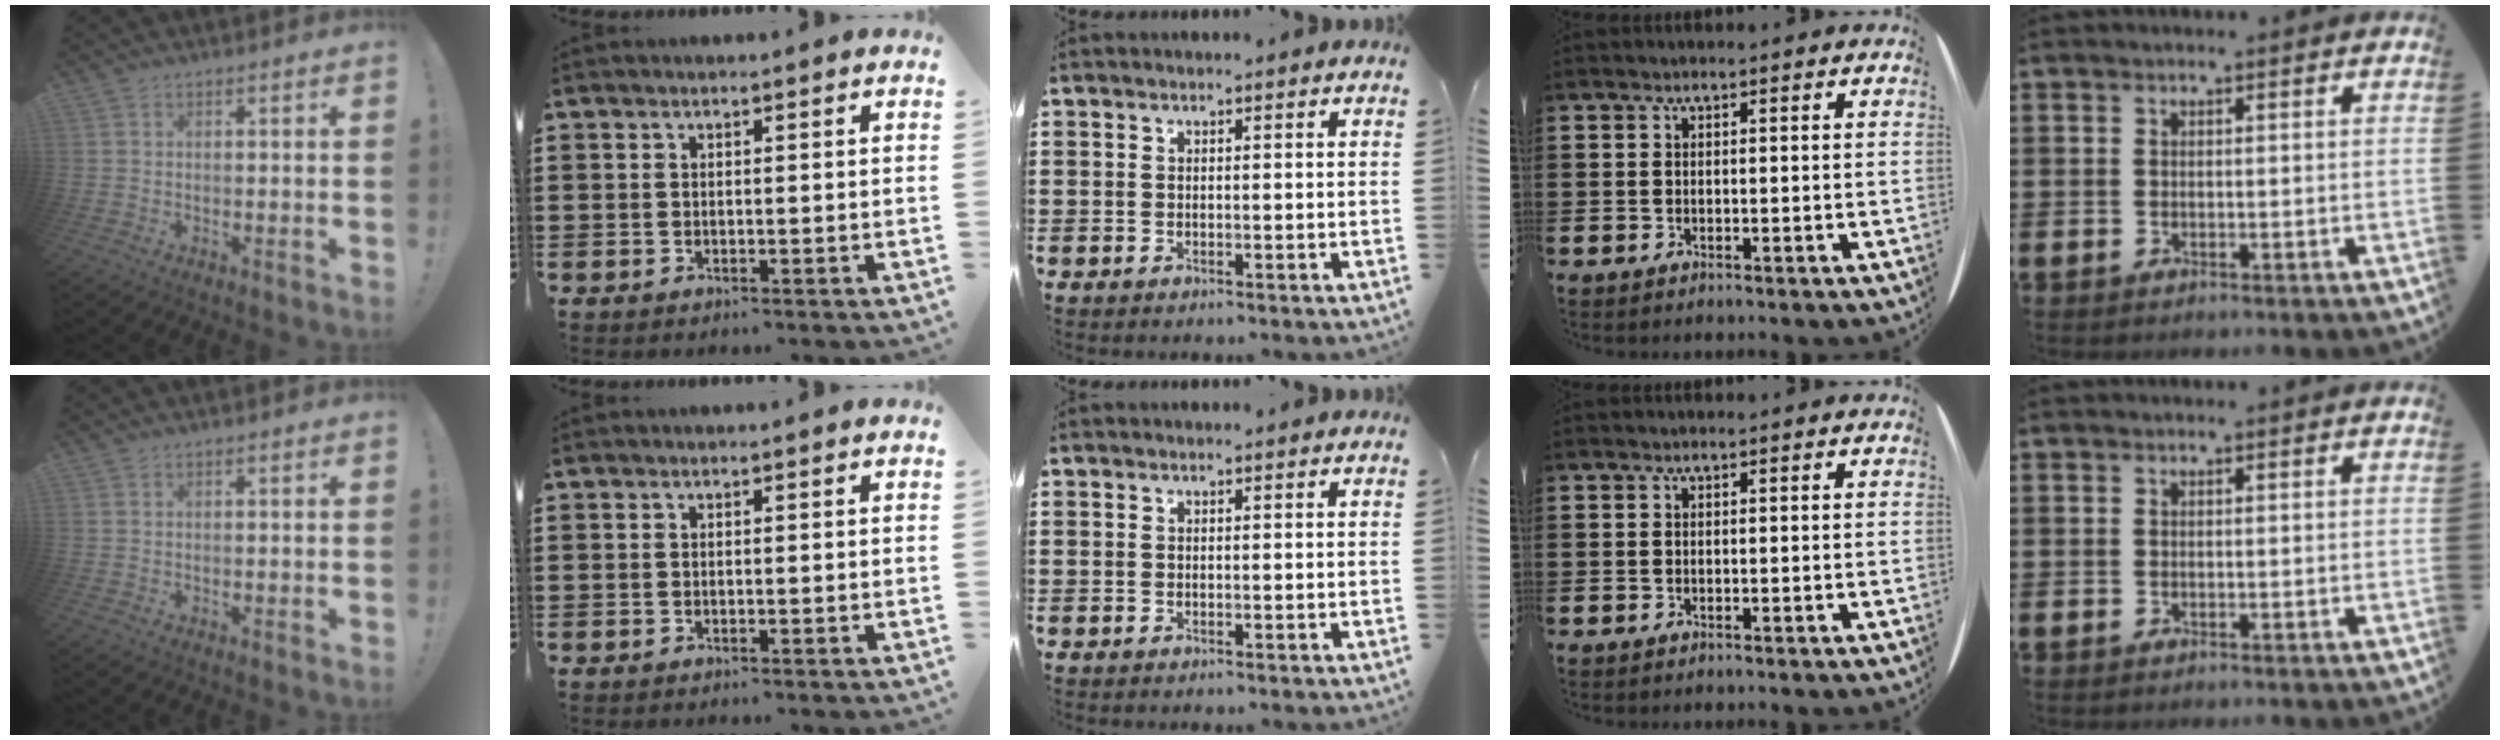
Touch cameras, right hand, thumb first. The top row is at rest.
{}